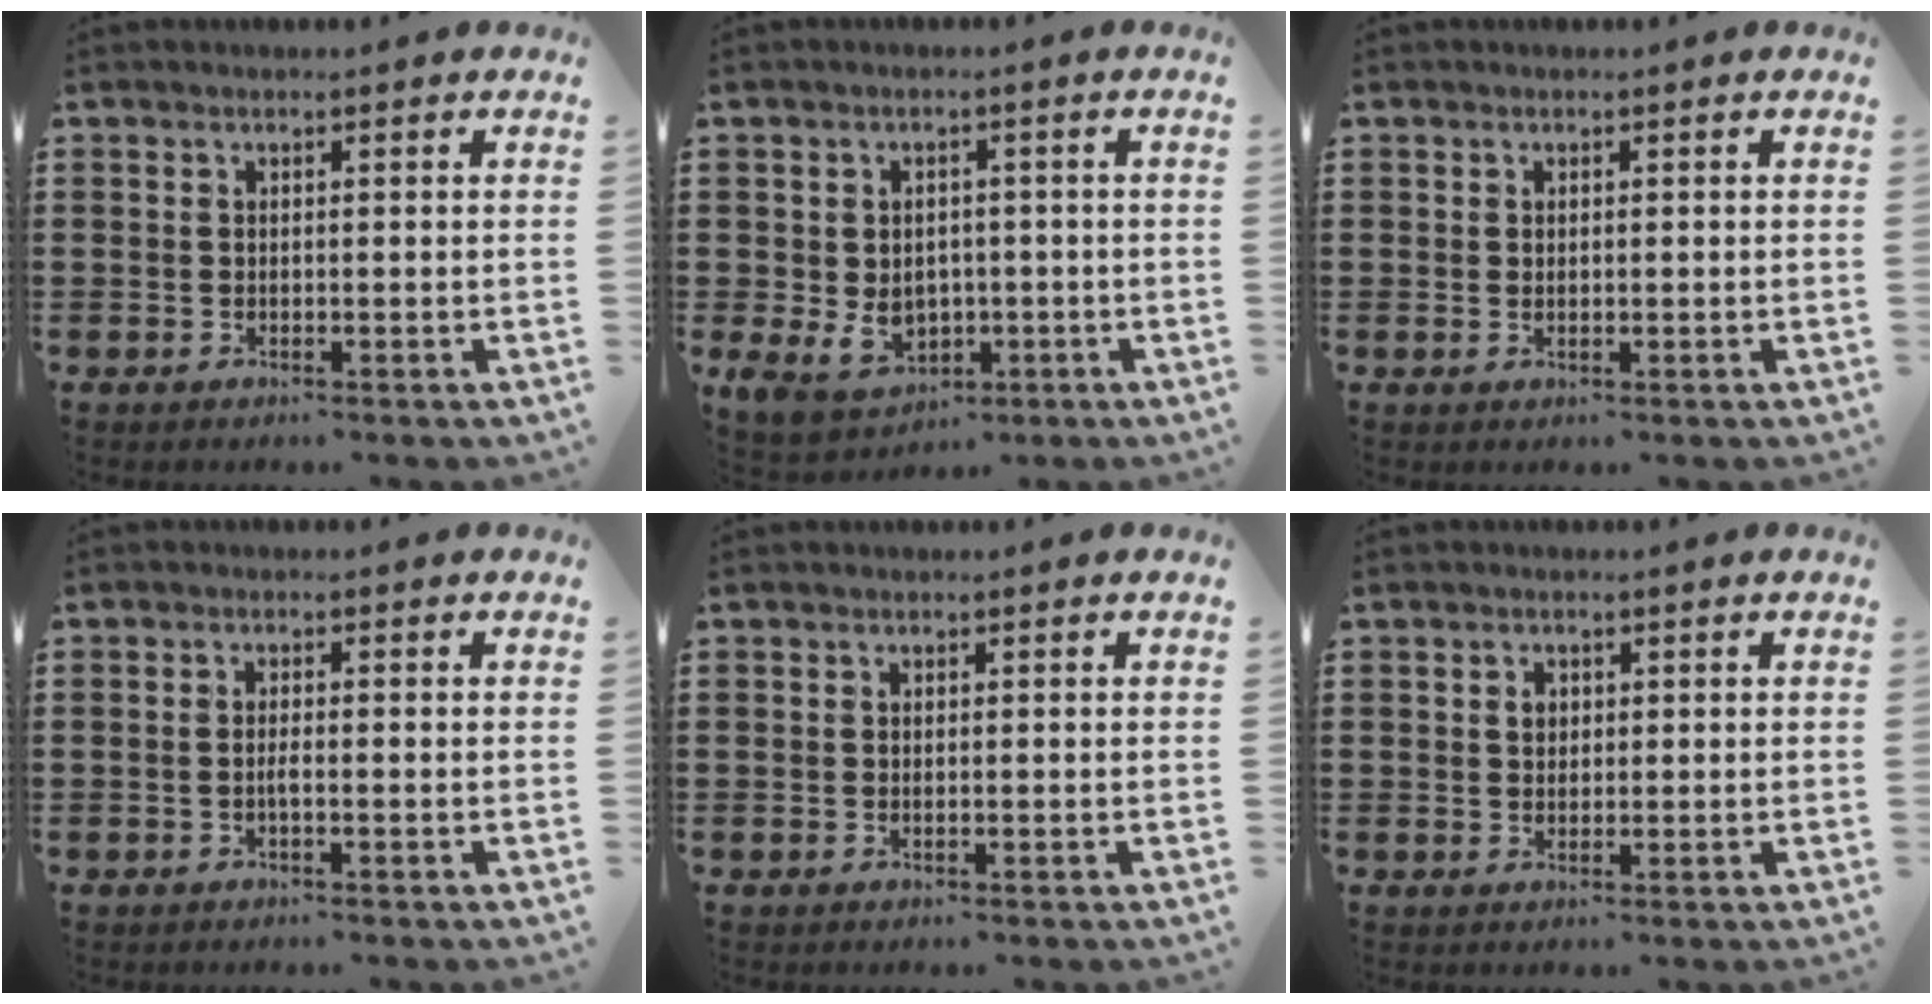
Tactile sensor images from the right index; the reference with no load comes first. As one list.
[{"total": 5.1, "force": [-0.7, 4.3, 2.7], "torque": [-0.064, 0.000, -0.015]}, {"total": 0.5, "force": [0.2, 0.4, 0.3], "torque": [-0.007, 0.003, 0.004]}, {"total": 1.4, "force": [-0.6, 0.1, 1.3], "torque": [-0.025, -0.001, -0.010]}, {"total": 0.0}, {"total": 1.5, "force": [0.5, 1.2, 0.8], "torque": [-0.017, 0.006, 0.008]}]